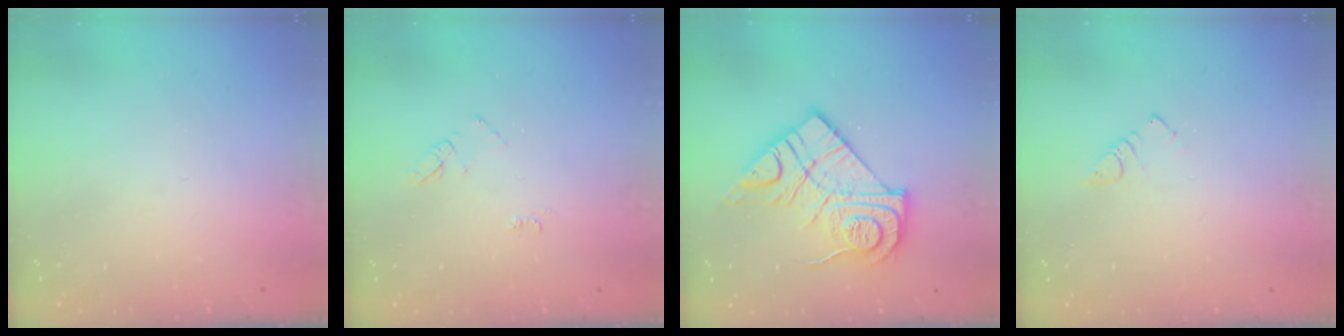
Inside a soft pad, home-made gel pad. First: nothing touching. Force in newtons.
{"total": 5.9, "press": 5.8, "slide": 0.5}
{"total": 17.7, "press": 17.6, "slide": 1.1}
{"total": 3.4, "press": 3.4, "slide": 0.5}